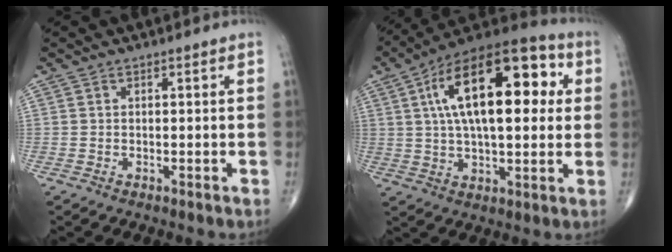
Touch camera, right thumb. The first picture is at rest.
{"total": 23.9, "force": [5.6, 10.8, 20.5], "torque": [-0.312, 0.020, 0.080]}